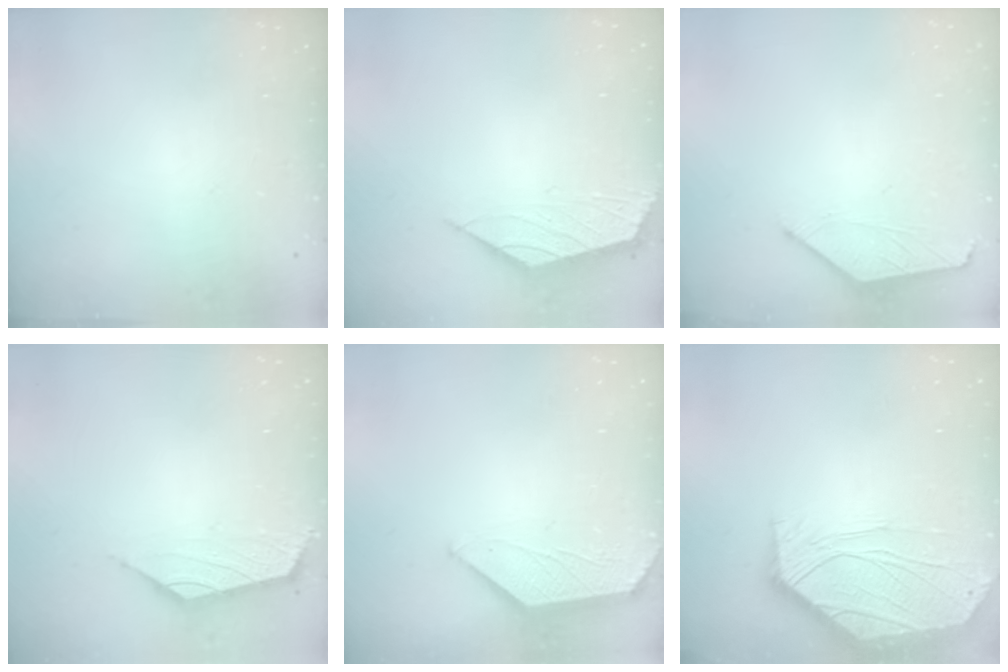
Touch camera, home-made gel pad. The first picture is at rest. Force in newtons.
{"total": 2.2, "press": 2.1, "slide": 0.5}
{"total": 1.4, "press": 1.4, "slide": 0.4}
{"total": 1.6, "press": 1.4, "slide": 0.7}
{"total": 0.9, "press": 0.9, "slide": 0.2}
{"total": 6.2, "press": 6.1, "slide": 1.0}